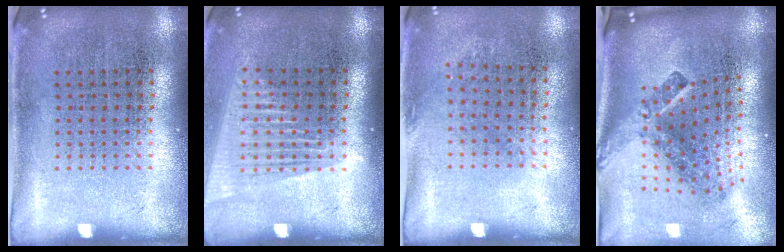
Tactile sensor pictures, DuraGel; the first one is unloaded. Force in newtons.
{"total": 1.7, "press": 1.5, "slide": 0.8}
{"total": 0.9, "press": 0.7, "slide": 0.6}
{"total": 2.9, "press": 1.7, "slide": 2.3}